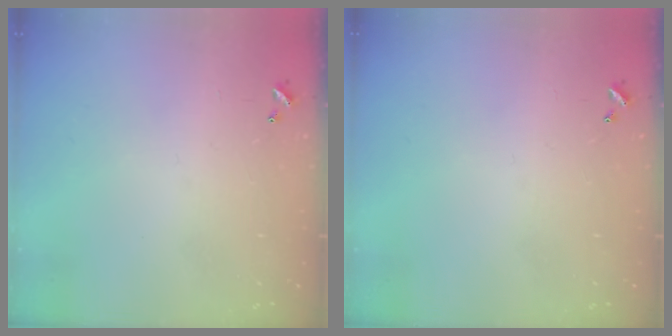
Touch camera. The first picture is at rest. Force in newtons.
{"total": 0.0}